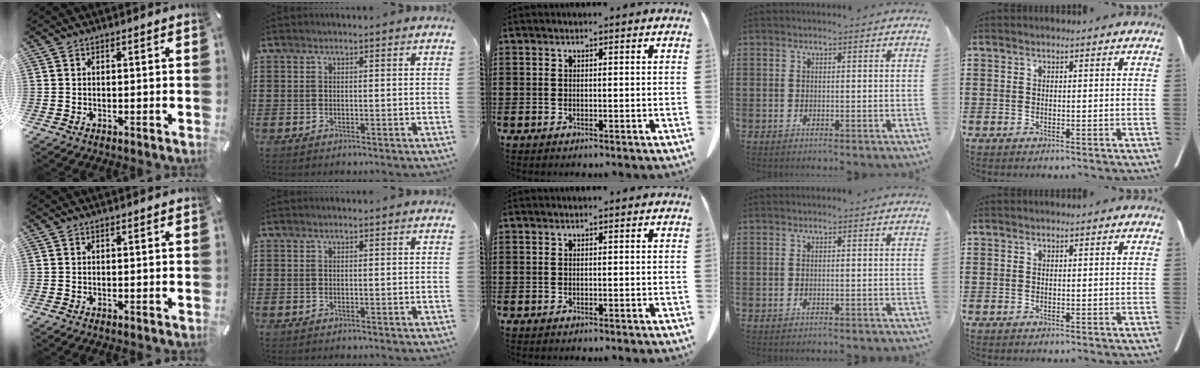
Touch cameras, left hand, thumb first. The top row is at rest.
{"ring": {"total": 0.6, "force": [-0.5, -0.1, 0.2], "torque": [-0.005, -0.002, -0.010]}}